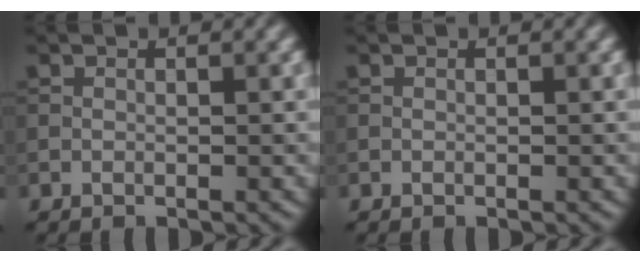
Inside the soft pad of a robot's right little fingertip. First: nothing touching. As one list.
[{"total": 0.0}]